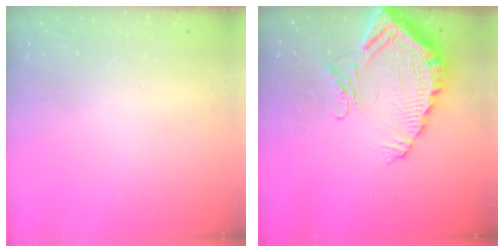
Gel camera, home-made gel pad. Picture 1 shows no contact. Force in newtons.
{"total": 16.7, "press": 16.6, "slide": 1.7}